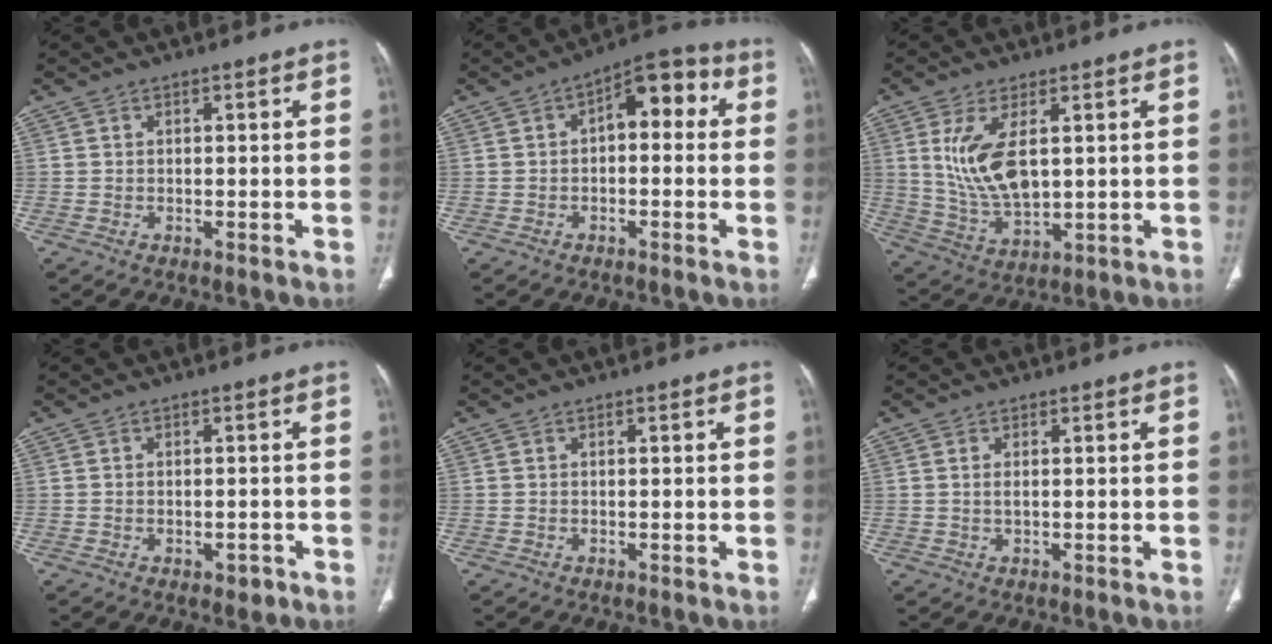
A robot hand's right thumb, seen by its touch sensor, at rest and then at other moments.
{"total": 9.2, "force": [1.2, 4.9, 7.7], "torque": [-0.075, 0.032, 0.005]}
{"total": 11.5, "force": [2.7, 5.3, 9.8], "torque": [-0.196, -0.018, 0.069]}
{"total": 2.2, "force": [-1.0, 1.4, 1.5], "torque": [-0.016, 0.009, -0.006]}
{"total": 0.0}
{"total": 1.1, "force": [0.2, 0.4, 1.0], "torque": [-0.026, 0.001, 0.007]}